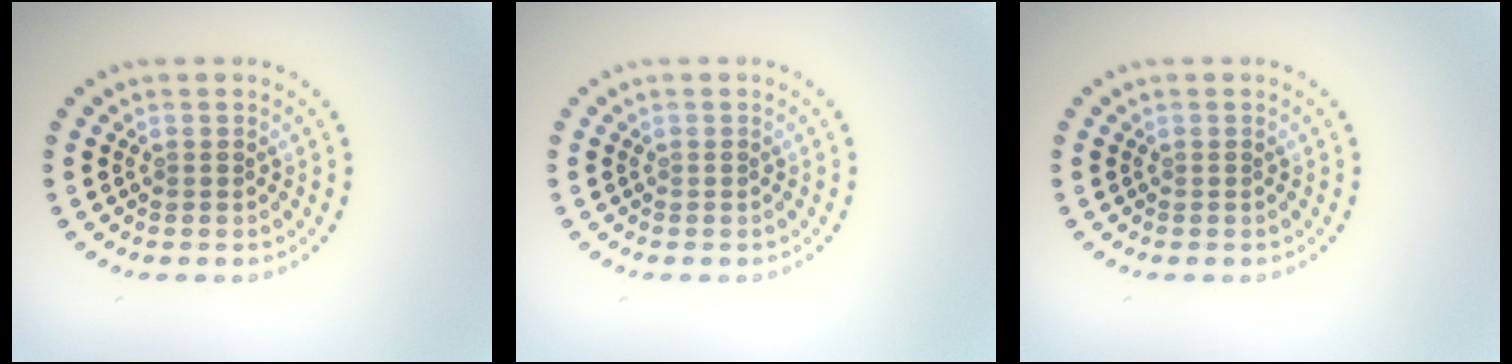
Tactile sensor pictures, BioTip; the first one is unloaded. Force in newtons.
{"total": 0.0}
{"total": 0.0}